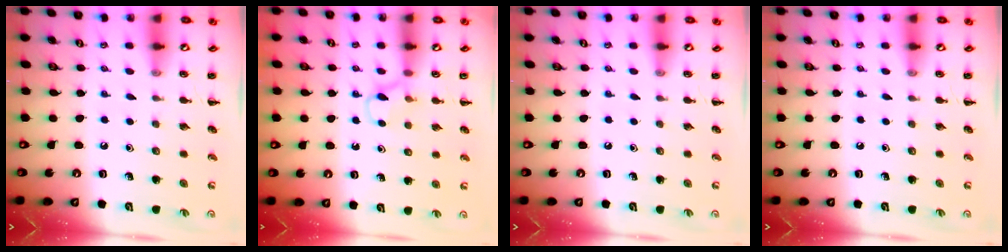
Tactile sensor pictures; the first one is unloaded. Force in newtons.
{"total": 4.0, "press": 3.8, "slide": 1.3}
{"total": 0.0}
{"total": 0.0}